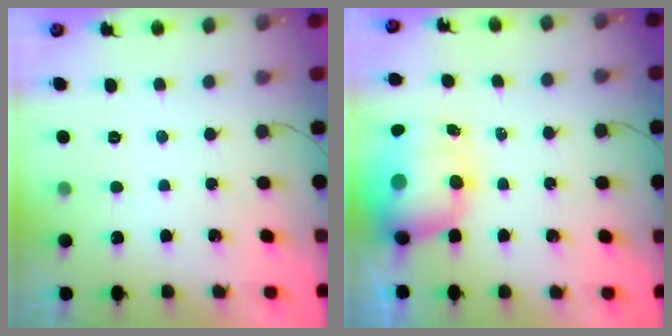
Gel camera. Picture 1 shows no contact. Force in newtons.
{"total": 10.3, "press": 9.9, "slide": 2.8}